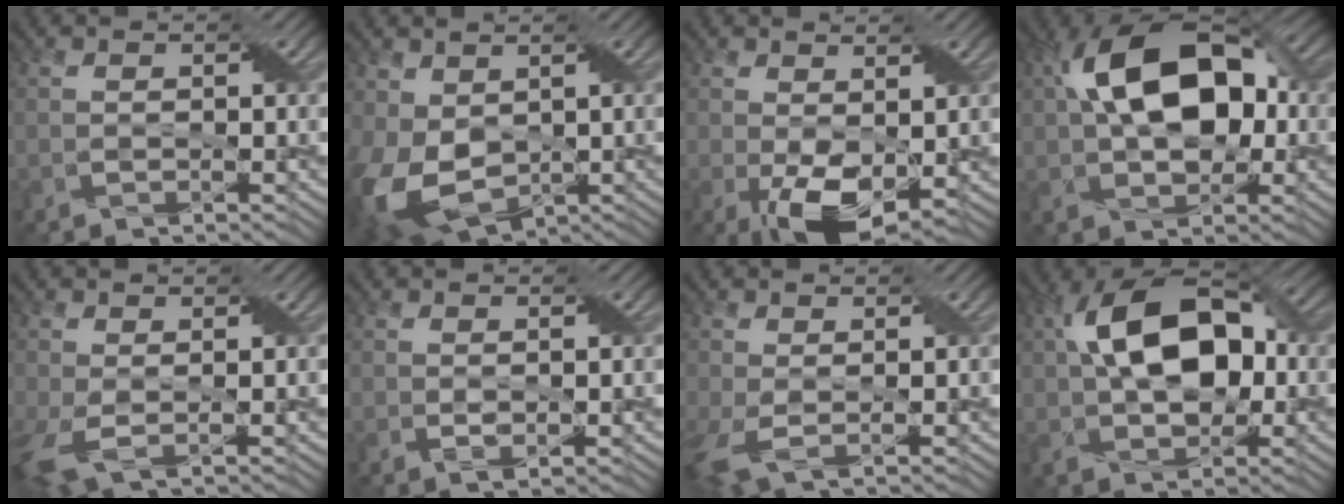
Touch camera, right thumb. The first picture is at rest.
{"total": 10.3, "force": [-0.7, 7.0, 7.5], "torque": [-0.202, -0.019, -0.011]}
{"total": 7.7, "force": [-1.3, 3.8, 6.5], "torque": [-0.132, -0.011, -0.018]}
{"total": 15.4, "force": [2.3, 9.1, 12.1], "torque": [-0.211, 0.029, 0.028]}
{"total": 4.0, "force": [-0.6, 1.9, 3.5], "torque": [-0.099, -0.006, -0.012]}
{"total": 1.2, "force": [0.4, 0.4, 1.0], "torque": [-0.022, 0.001, 0.011]}
{"total": 3.6, "force": [-0.4, 1.6, 3.2], "torque": [-0.092, -0.003, -0.010]}
{"total": 14.0, "force": [1.8, 8.2, 11.2], "torque": [-0.201, 0.028, 0.020]}